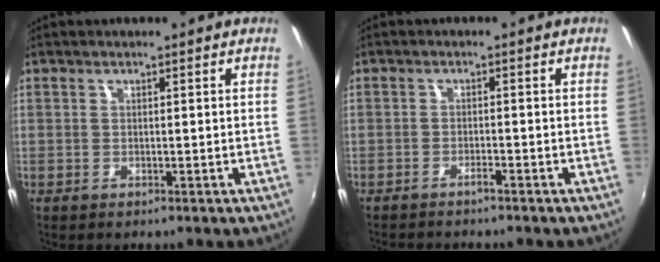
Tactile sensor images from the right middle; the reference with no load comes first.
{"total": 2.5, "force": [-2.4, 0.1, 0.9], "torque": [-0.026, -0.005, -0.041]}